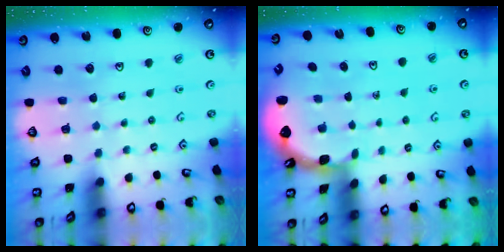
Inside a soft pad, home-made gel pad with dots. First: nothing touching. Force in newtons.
{"total": 1.2, "press": 1.1, "slide": 0.1}